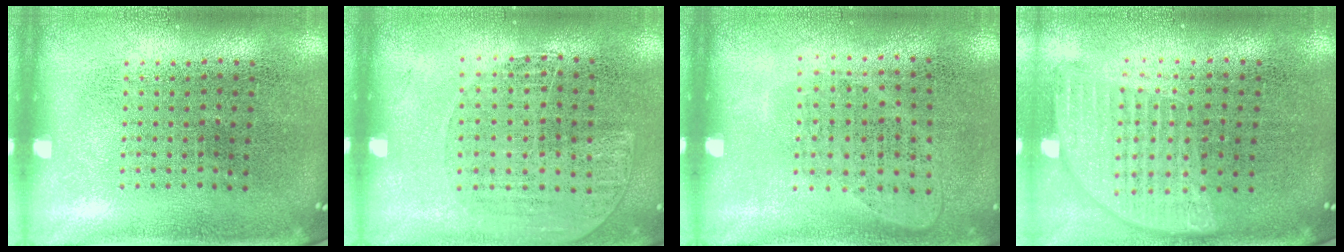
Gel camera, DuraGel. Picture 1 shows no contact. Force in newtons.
{"total": 1.2, "press": 1.1, "slide": 0.5}
{"total": 1.0, "press": 0.9, "slide": 0.5}
{"total": 1.1, "press": 1.1, "slide": 0.3}